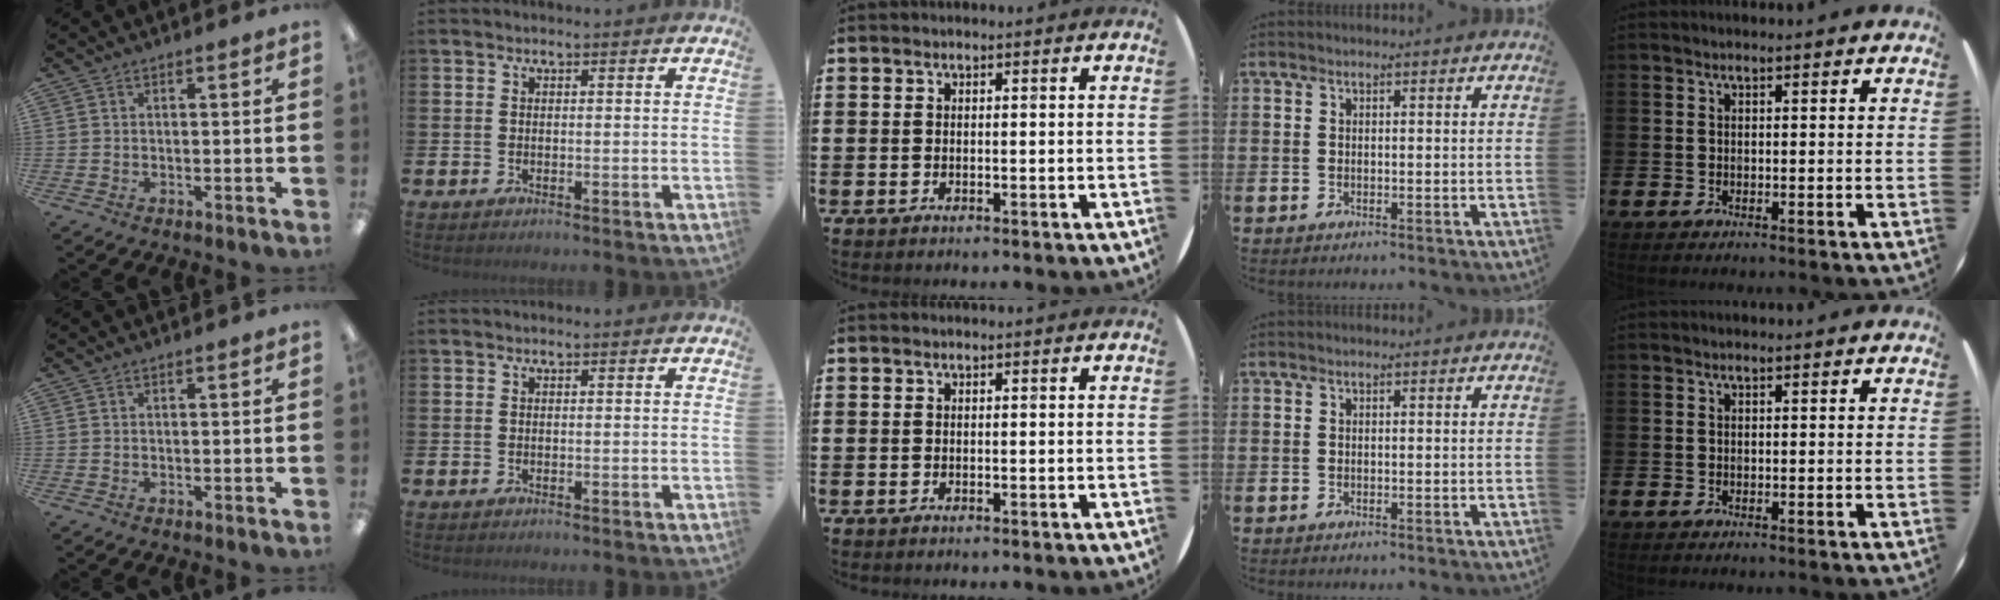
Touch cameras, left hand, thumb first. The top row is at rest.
{}